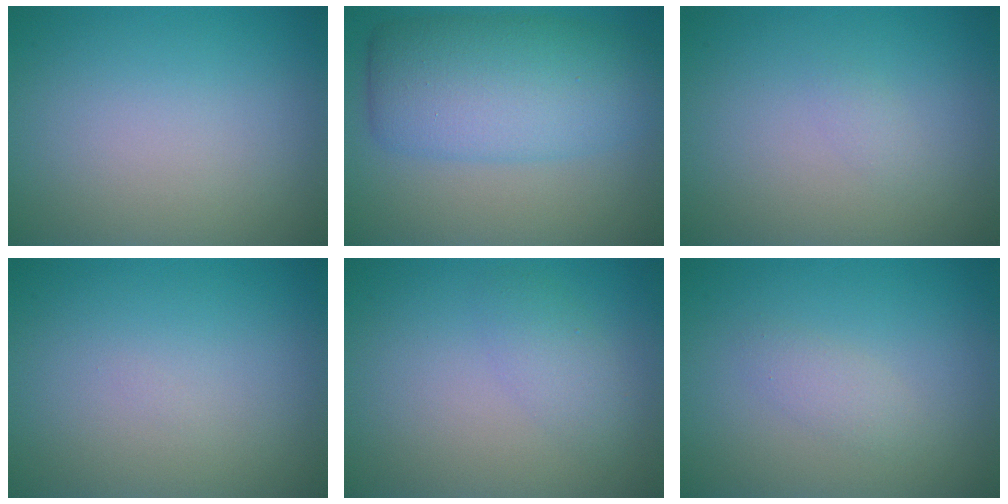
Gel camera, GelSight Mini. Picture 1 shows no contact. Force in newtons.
{"total": 7.9, "press": 7.9, "slide": 0.1}
{"total": 0.7, "press": 0.7, "slide": 0.1}
{"total": 0.0}
{"total": 1.9, "press": 1.9, "slide": 0.1}
{"total": 1.4, "press": 1.4, "slide": 0.0}